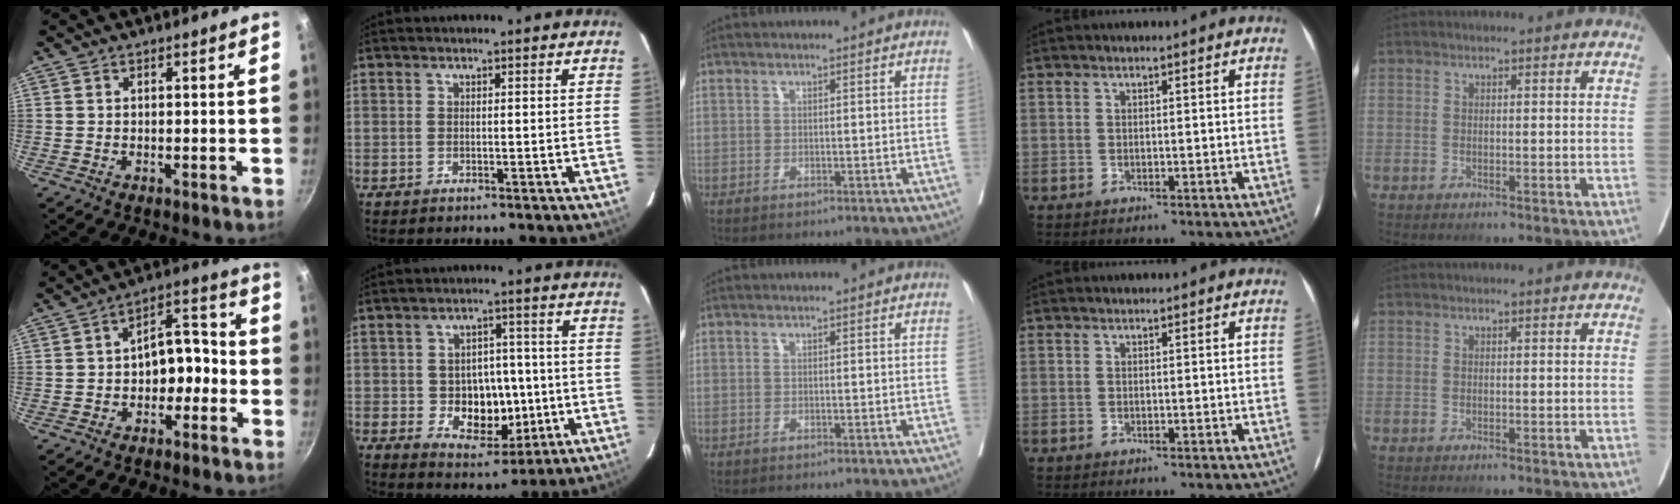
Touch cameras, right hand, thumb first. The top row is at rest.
{"thumb": {"total": 9.2, "force": [-1.7, 5.9, 6.9], "torque": [-0.063, 0.042, -0.039]}, "index": {"total": 9.4, "force": [-1.3, 6.5, 6.7], "torque": [-0.102, 0.013, -0.007]}}